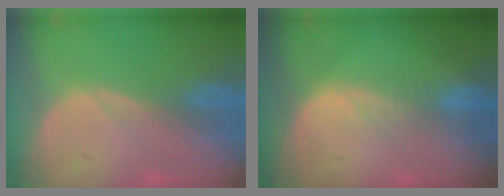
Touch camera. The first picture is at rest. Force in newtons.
{"total": 2.0, "press": 2.0, "slide": 0.1}